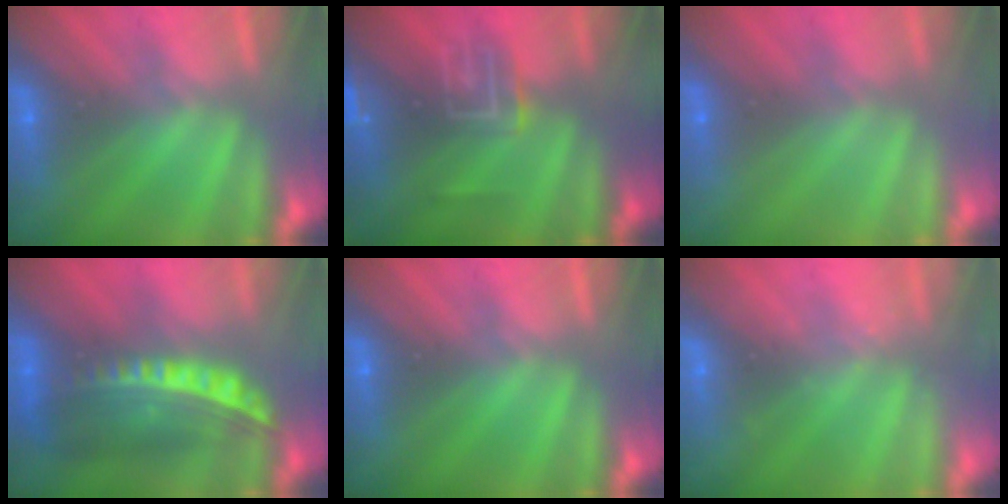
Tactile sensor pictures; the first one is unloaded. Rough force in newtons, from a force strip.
{"total": 9.6}
{"total": 2.9}
{"total": 6.7}
{"total": 0.0}
{"total": 2.2}